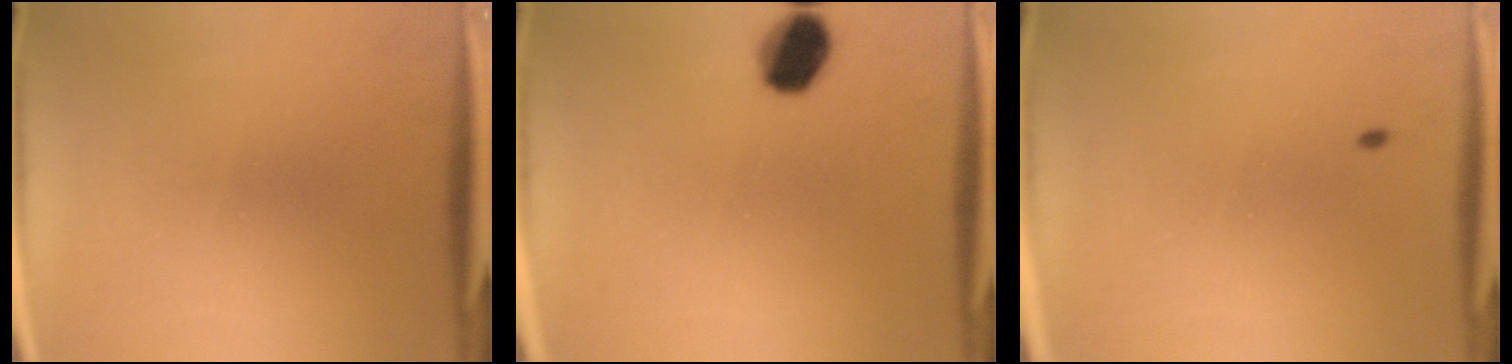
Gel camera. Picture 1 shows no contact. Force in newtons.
{"total": 8.1}
{"total": 0.7}